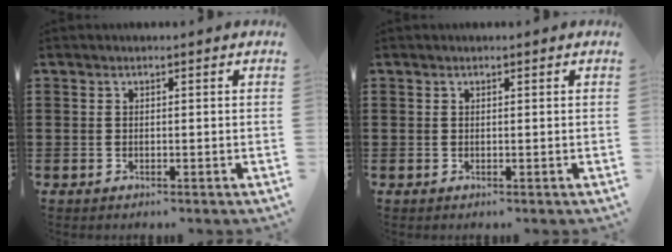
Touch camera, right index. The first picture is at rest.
{"total": 0.0}